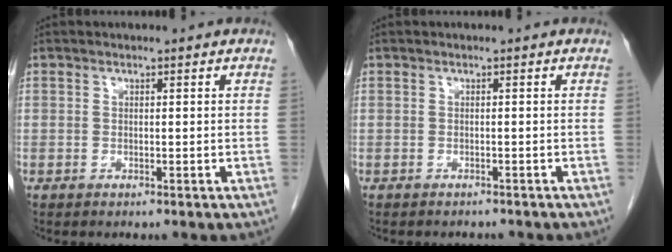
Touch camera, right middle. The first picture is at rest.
{"total": 3.2, "force": [-2.9, 1.1, 0.7], "torque": [-0.011, -0.002, -0.035]}